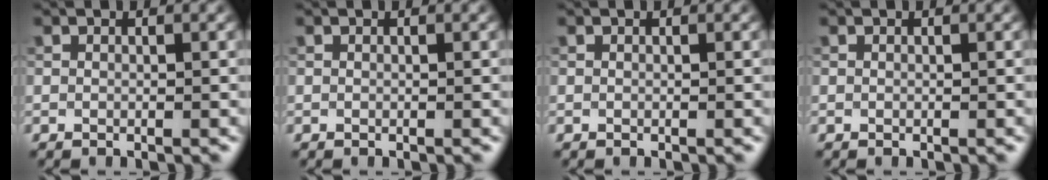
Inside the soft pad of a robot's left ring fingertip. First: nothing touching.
{"total": 0.0}
{"total": 0.0}
{"total": 0.0}